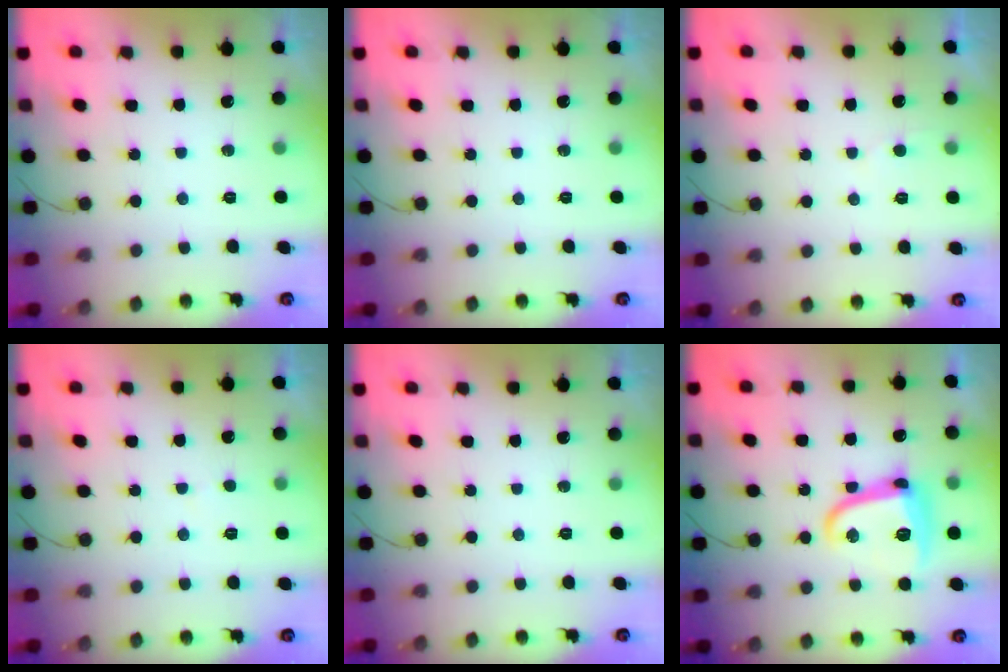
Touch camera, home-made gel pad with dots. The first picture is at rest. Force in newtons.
{"total": 0.0}
{"total": 2.6, "press": 2.6, "slide": 0.2}
{"total": 2.1, "press": 2.1, "slide": 0.2}
{"total": 0.0}
{"total": 13.7, "press": 13.7, "slide": 0.8}